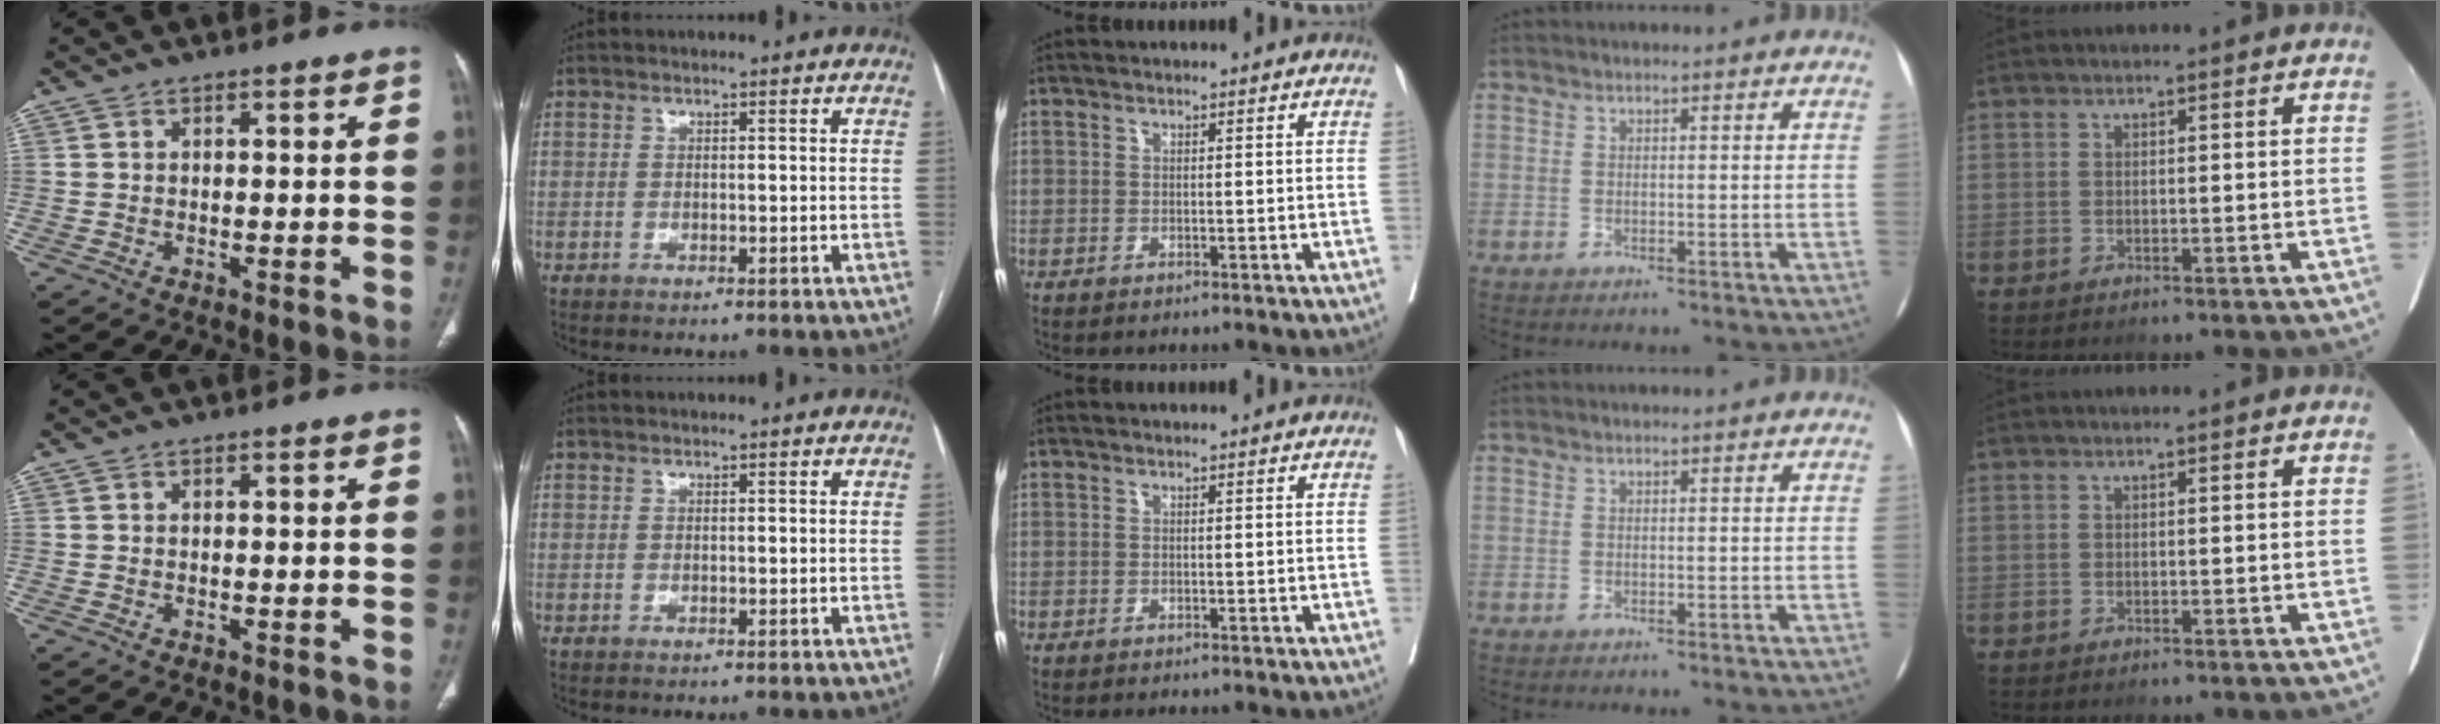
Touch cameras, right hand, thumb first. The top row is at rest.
{}